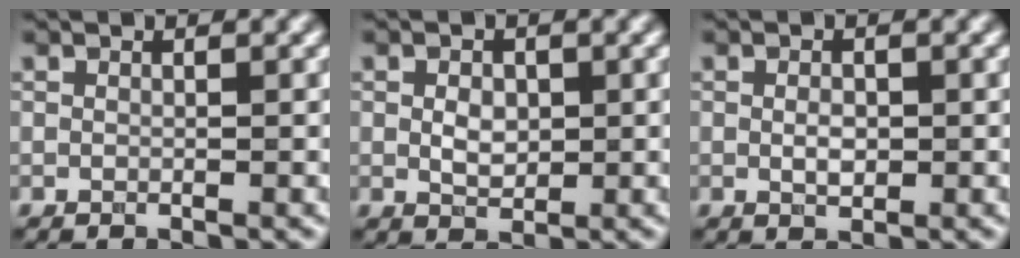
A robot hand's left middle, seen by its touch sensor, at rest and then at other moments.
{"total": 2.1, "force": [0.1, 1.5, 1.5], "torque": [-0.027, -0.001, 0.002]}
{"total": 1.6, "force": [-0.1, 0.9, 1.3], "torque": [-0.024, -0.003, 0.000]}